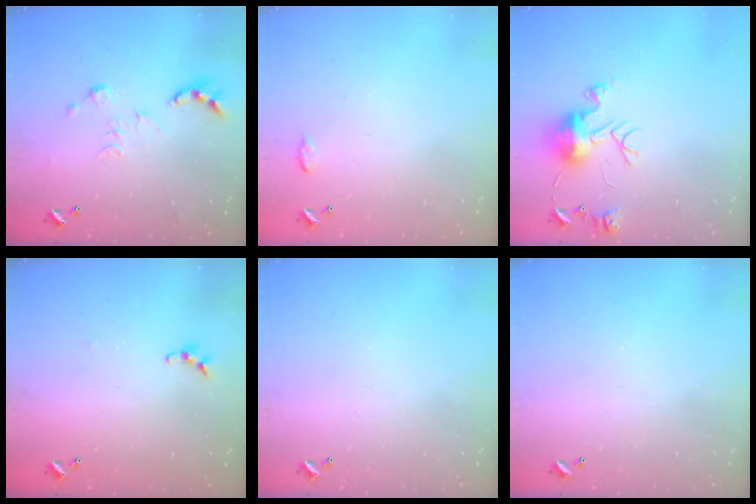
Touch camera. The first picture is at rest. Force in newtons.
{"total": 4.7, "press": 4.7, "slide": 0.6}
{"total": 11.6, "press": 11.6, "slide": 1.1}
{"total": 4.9, "press": 4.8, "slide": 0.2}
{"total": 0.0}
{"total": 0.0}